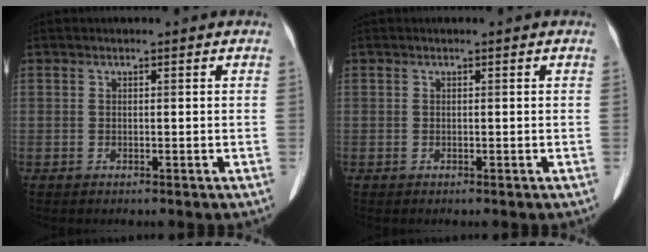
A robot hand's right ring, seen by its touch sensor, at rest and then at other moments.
{"total": 0.0}